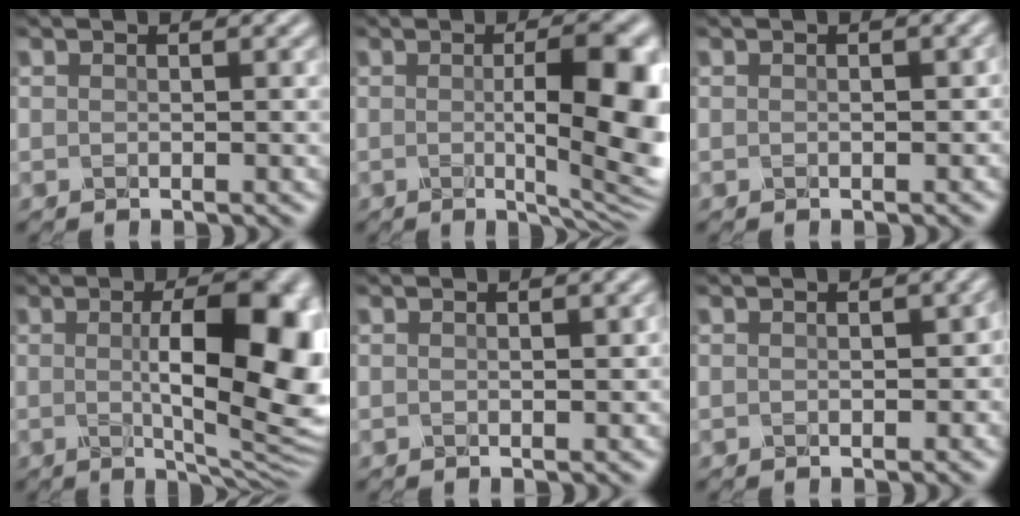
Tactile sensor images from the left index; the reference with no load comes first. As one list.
[{"total": 8.6, "force": [0.0, 2.1, 8.4], "torque": [-0.117, -0.003, 0.000]}, {"total": 0.8, "force": [-0.2, 0.5, 0.6], "torque": [-0.012, -0.002, -0.004]}, {"total": 11.4, "force": [0.6, 3.7, 10.7], "torque": [-0.146, -0.004, 0.013]}, {"total": 0.5, "force": [-0.1, 0.2, 0.5], "torque": [-0.009, 0.000, 0.000]}, {"total": 2.6, "force": [-0.5, 1.8, 1.7], "torque": [-0.024, -0.006, -0.007]}]